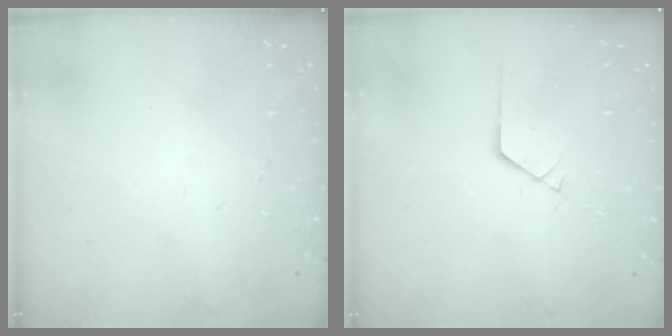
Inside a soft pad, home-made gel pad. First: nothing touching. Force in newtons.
{"total": 1.4, "press": 1.4, "slide": 0.2}